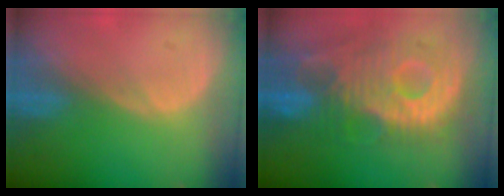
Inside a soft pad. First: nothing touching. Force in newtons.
{"total": 11.8, "press": 10.6, "slide": 5.2}